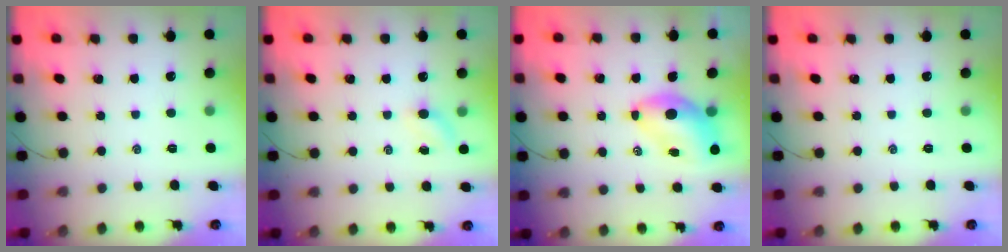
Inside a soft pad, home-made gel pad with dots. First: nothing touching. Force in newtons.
{"total": 4.1, "press": 3.9, "slide": 1.3}
{"total": 8.3, "press": 8.0, "slide": 2.2}
{"total": 0.0}